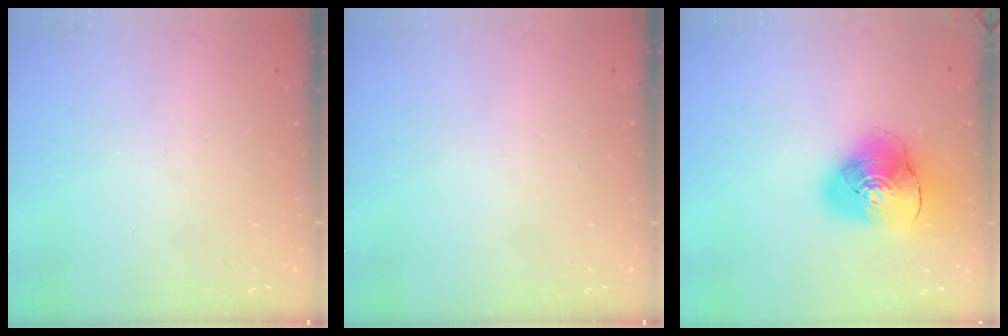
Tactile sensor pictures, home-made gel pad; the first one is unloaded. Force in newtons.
{"total": 0.0}
{"total": 14.4, "press": 14.2, "slide": 2.1}